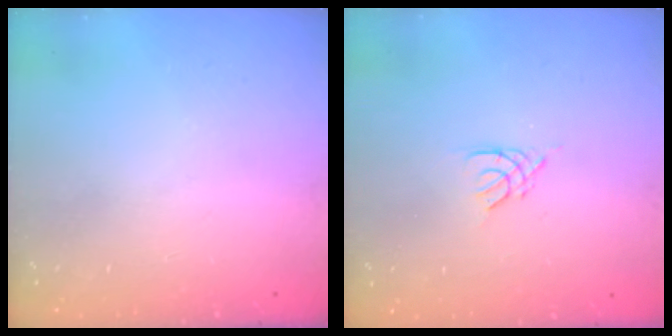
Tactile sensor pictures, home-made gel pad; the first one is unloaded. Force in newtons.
{"total": 2.7, "press": 2.7, "slide": 0.5}